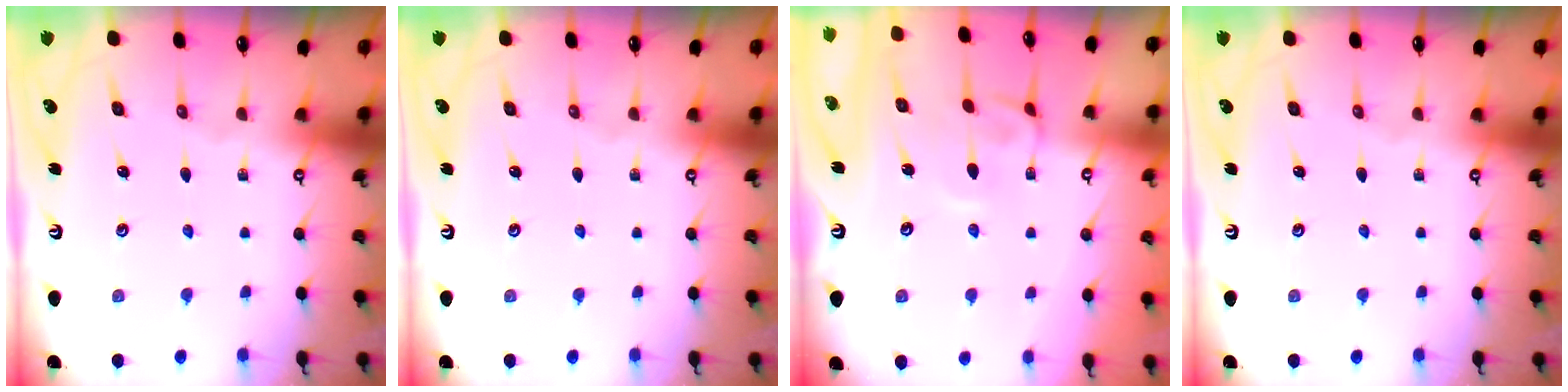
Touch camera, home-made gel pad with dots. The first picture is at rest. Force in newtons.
{"total": 0.0}
{"total": 2.5, "press": 2.4, "slide": 0.7}
{"total": 0.0}